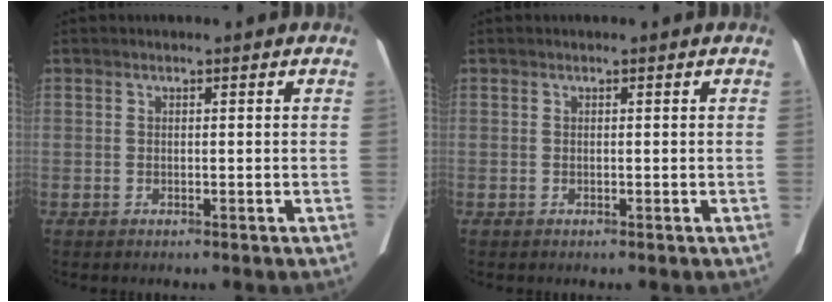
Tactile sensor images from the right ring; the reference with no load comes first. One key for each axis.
{"total": 0.0}